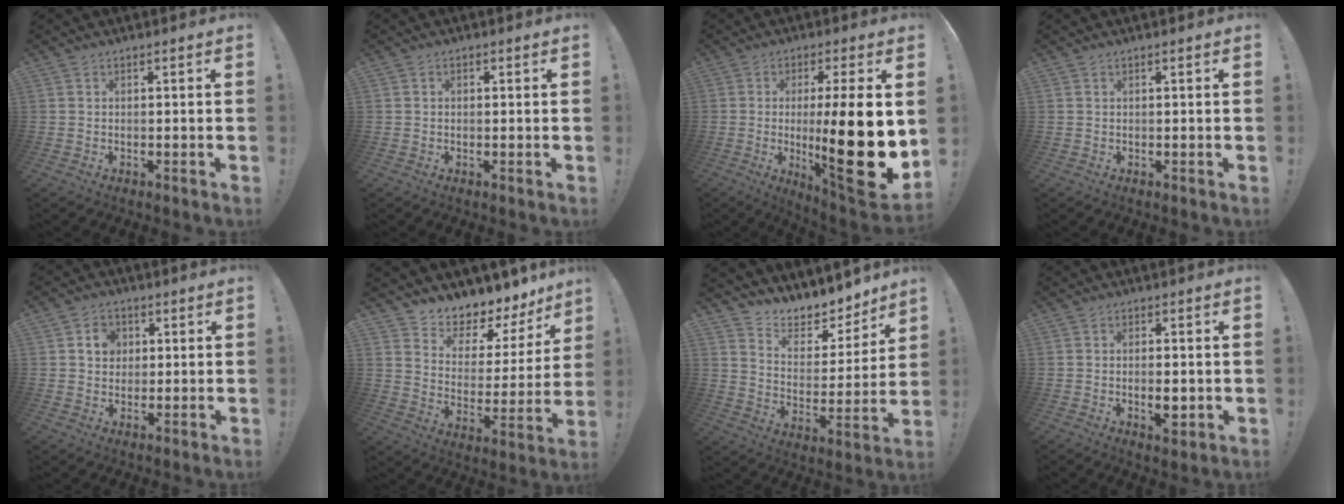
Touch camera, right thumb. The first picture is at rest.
{"total": 0.7, "force": [0.1, 0.5, 0.5], "torque": [-0.009, 0.003, 0.001]}
{"total": 23.1, "force": [-1.6, 3.8, 22.7], "torque": [-0.355, -0.029, -0.024]}
{"total": 0.6, "force": [0.2, -0.2, 0.5], "torque": [-0.002, -0.003, 0.001]}
{"total": 5.6, "force": [1.6, 5.0, 2.0], "torque": [-0.027, 0.001, 0.028]}
{"total": 7.2, "force": [6.3, 3.1, 1.7], "torque": [-0.025, -0.077, 0.105]}
{"total": 8.2, "force": [7.3, 3.3, 1.7], "torque": [-0.028, -0.075, 0.130]}
{"total": 4.4, "force": [-0.8, 1.6, 4.0], "torque": [-0.048, 0.000, -0.013]}